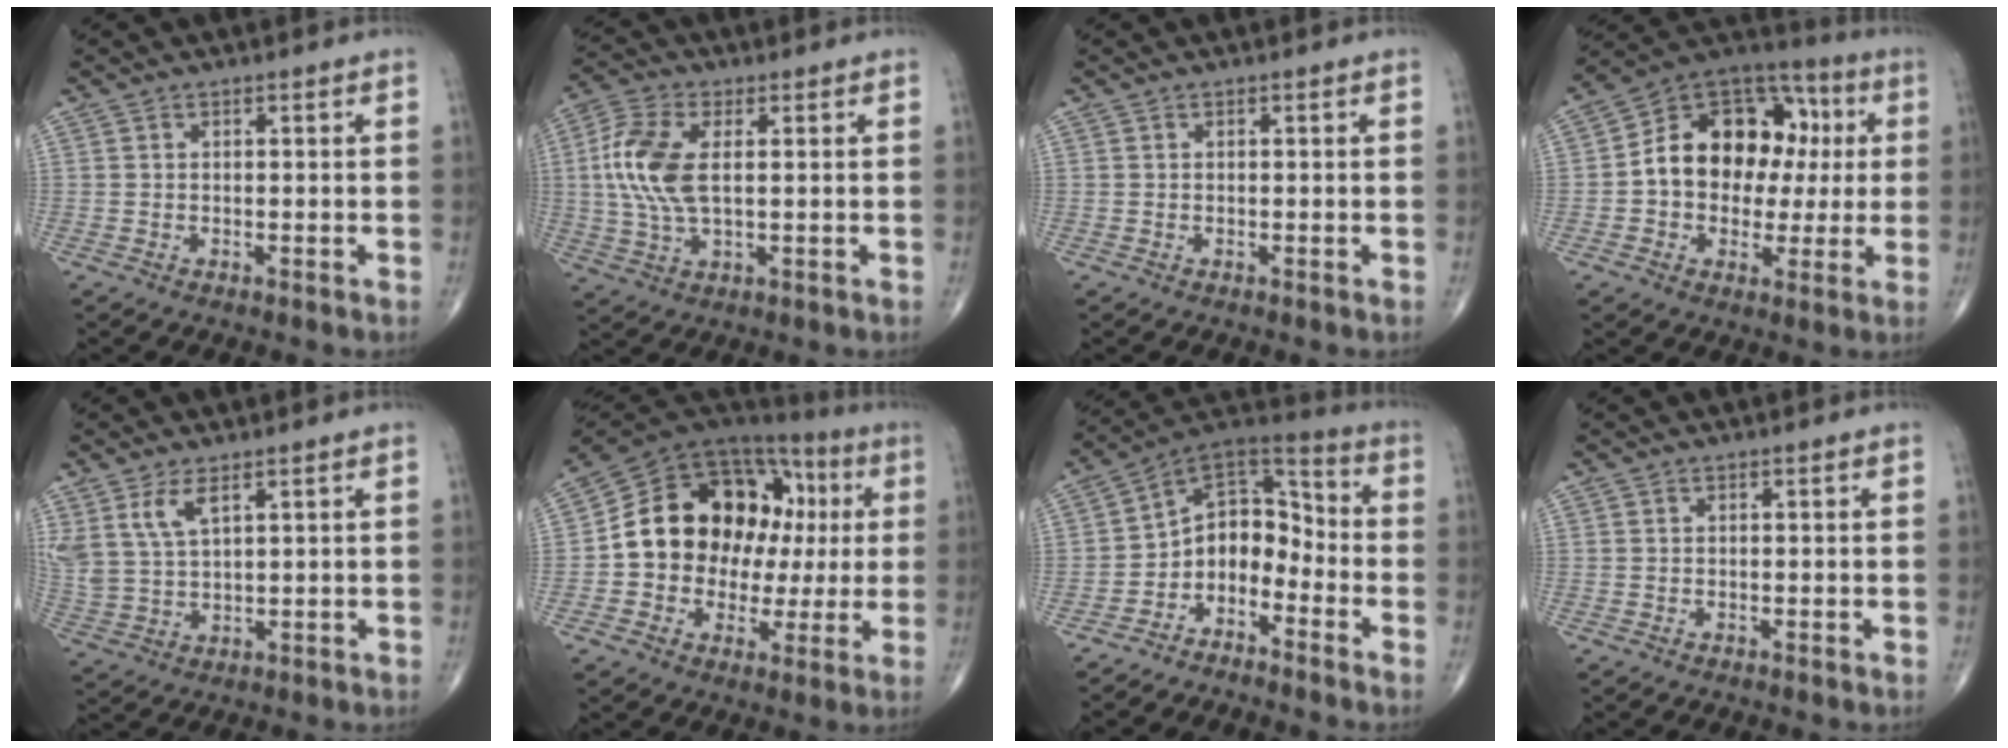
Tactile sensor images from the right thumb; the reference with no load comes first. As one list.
[{"total": 11.0, "force": [1.4, 5.4, 9.5], "torque": [-0.219, 0.005, 0.027]}, {"total": 0.0}, {"total": 18.6, "force": [1.2, 13.8, 12.4], "torque": [-0.141, 0.040, 0.013]}, {"total": 6.8, "force": [3.7, 2.9, 5.0], "torque": [-0.107, -0.012, 0.086]}, {"total": 21.9, "force": [1.8, 16.2, 14.7], "torque": [-0.189, 0.047, 0.035]}, {"total": 10.2, "force": [-4.5, 7.2, 5.6], "torque": [-0.040, 0.093, -0.098]}, {"total": 0.0}]